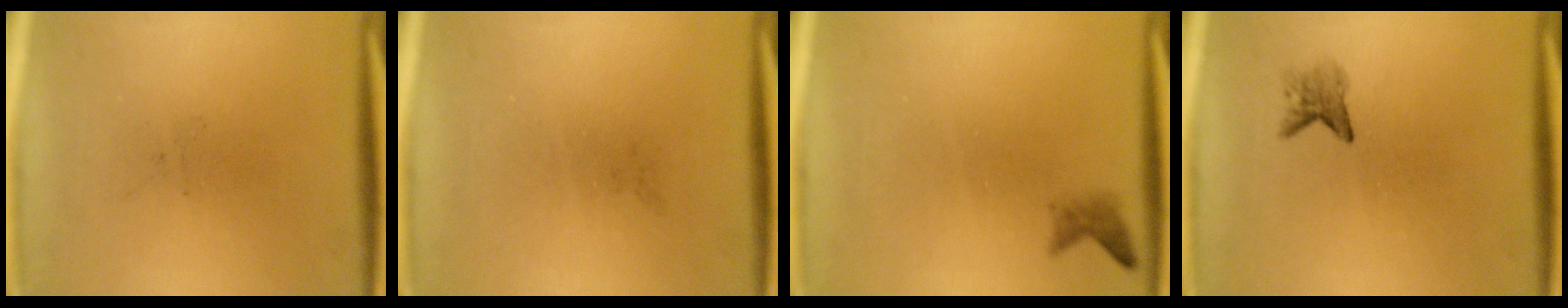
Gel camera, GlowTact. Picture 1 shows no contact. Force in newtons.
{"total": 0.0}
{"total": 1.3}
{"total": 1.8}